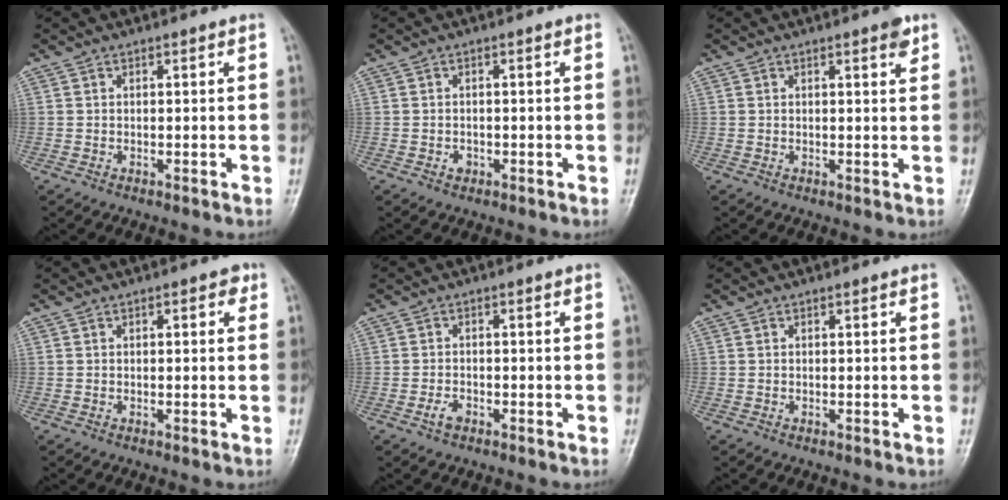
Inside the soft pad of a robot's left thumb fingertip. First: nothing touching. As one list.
[{"total": 1.1, "force": [-0.5, 0.9, 0.4], "torque": [-0.002, 0.003, -0.007]}, {"total": 2.2, "force": [1.3, 0.5, 1.7], "torque": [-0.020, -0.006, 0.014]}, {"total": 2.2, "force": [0.8, 1.1, 1.7], "torque": [-0.014, 0.002, 0.006]}, {"total": 2.0, "force": [-1.1, 1.1, 1.2], "torque": [-0.025, 0.007, -0.023]}, {"total": 0.0}]